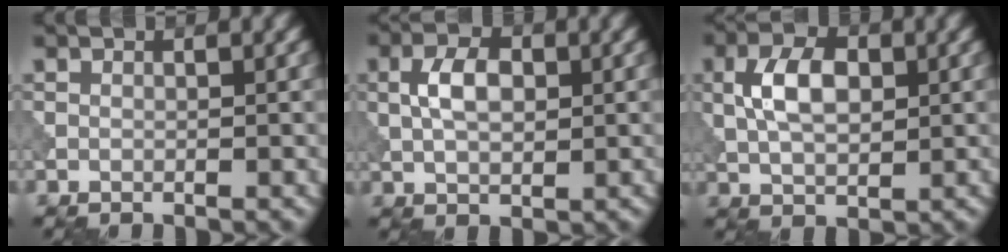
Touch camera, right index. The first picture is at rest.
{"total": 3.9, "force": [0.4, 2.4, 3.1], "torque": [-0.063, 0.004, 0.006]}
{"total": 5.1, "force": [0.7, 3.0, 4.0], "torque": [-0.080, 0.006, 0.012]}